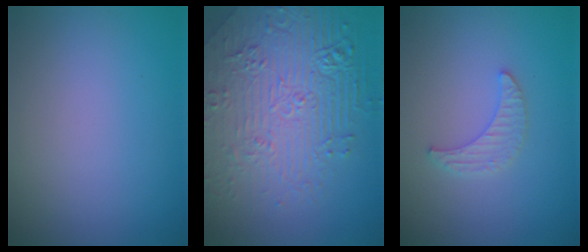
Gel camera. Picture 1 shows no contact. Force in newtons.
{"total": 7.3, "press": 5.8, "slide": 4.5}
{"total": 2.0, "press": 1.9, "slide": 0.5}